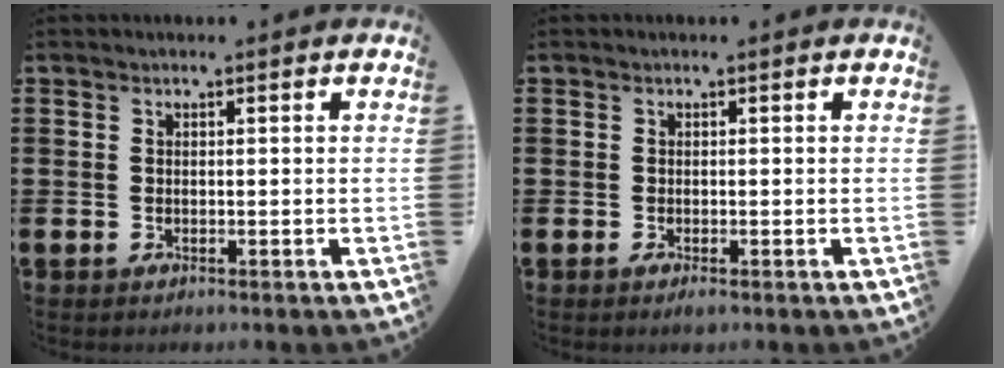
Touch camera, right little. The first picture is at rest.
{"total": 0.6, "force": [-0.1, 0.1, 0.5], "torque": [-0.010, -0.001, -0.003]}